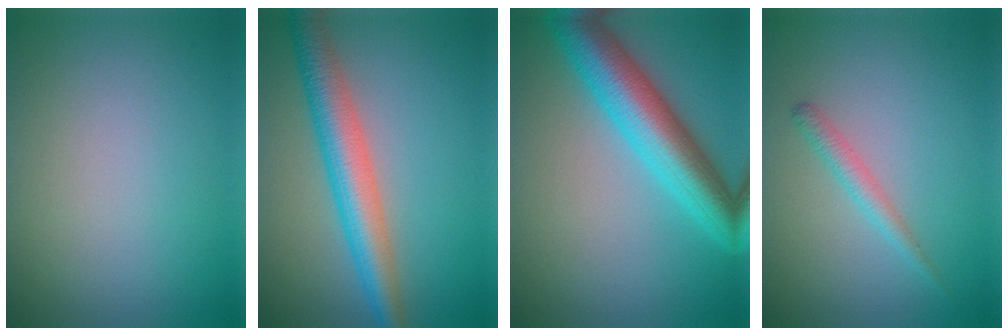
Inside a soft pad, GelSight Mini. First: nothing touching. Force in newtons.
{"total": 5.7, "press": 5.7, "slide": 0.1}
{"total": 7.7, "press": 7.7, "slide": 0.2}
{"total": 1.6, "press": 1.6, "slide": 0.0}